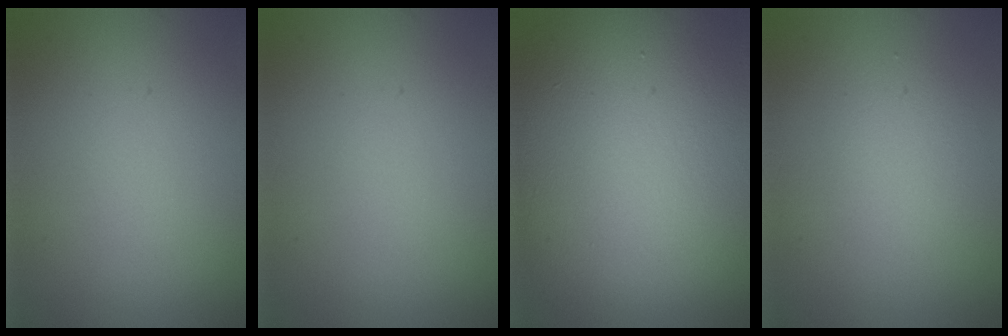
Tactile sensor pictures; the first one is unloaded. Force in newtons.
{"total": 0.0}
{"total": 16.8, "press": 16.7, "slide": 1.1}
{"total": 1.8, "press": 1.8, "slide": 0.0}